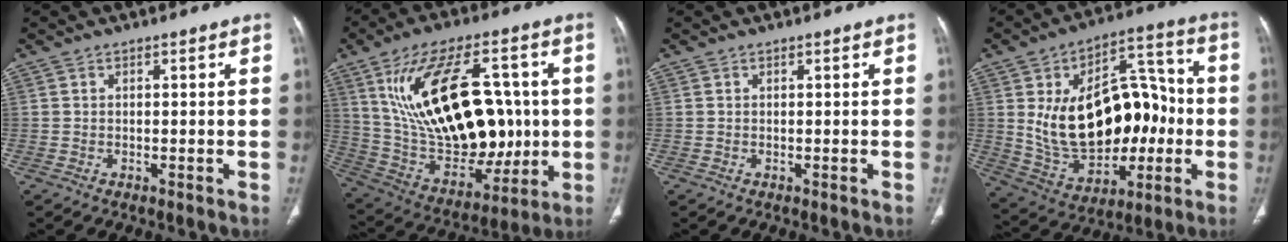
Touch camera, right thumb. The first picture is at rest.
{"total": 28.1, "force": [4.2, 15.5, 23.1], "torque": [-0.381, -0.003, 0.093]}
{"total": 0.0}
{"total": 25.3, "force": [-0.6, 15.6, 20.0], "torque": [-0.289, 0.028, 0.016]}